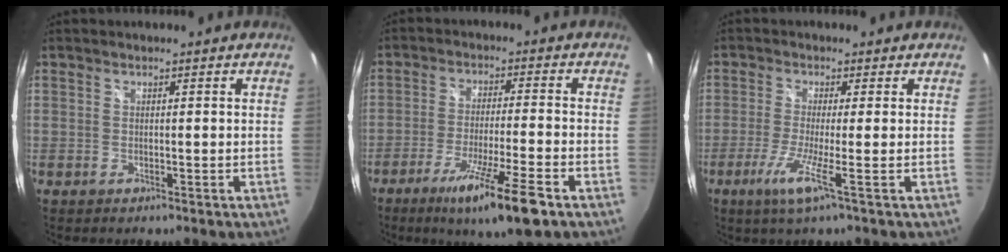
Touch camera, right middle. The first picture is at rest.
{"total": 13.0, "force": [-7.9, 0.8, 10.3], "torque": [-0.194, -0.034, -0.135]}
{"total": 5.7, "force": [-2.5, -1.3, 4.9], "torque": [-0.124, -0.016, -0.052]}